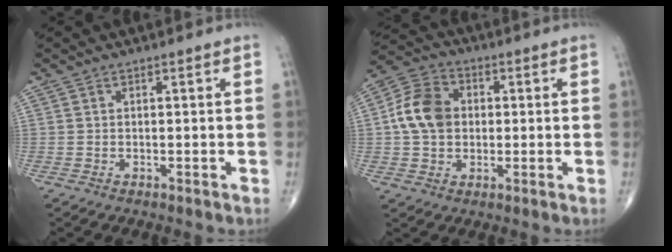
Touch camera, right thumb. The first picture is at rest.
{"total": 10.3, "force": [0.6, 7.9, 6.5], "torque": [-0.108, 0.019, 0.003]}